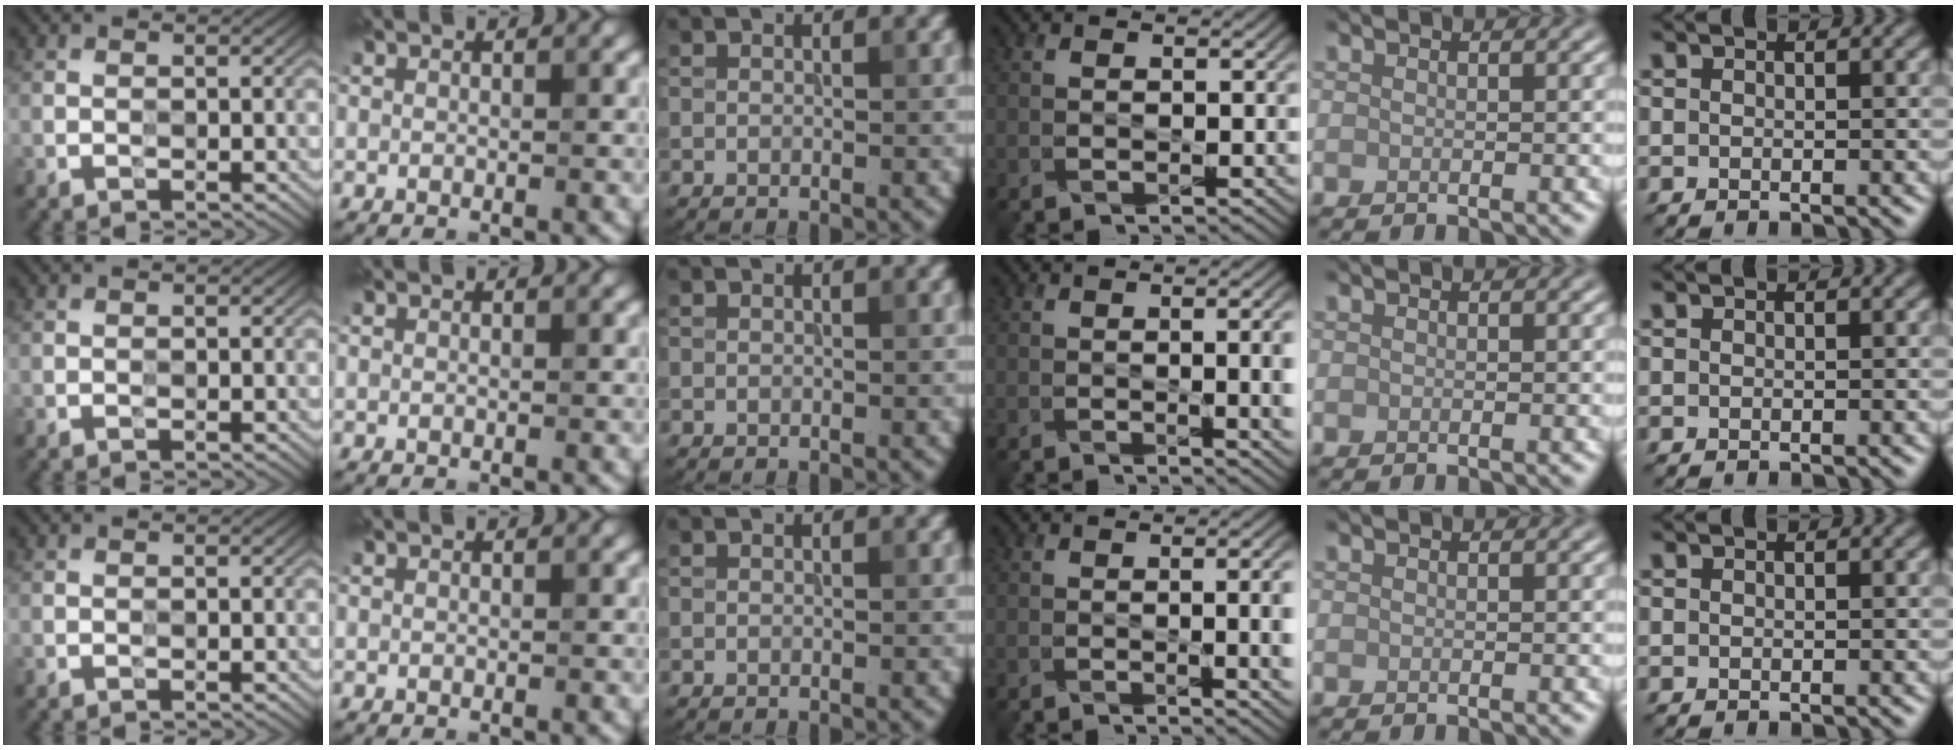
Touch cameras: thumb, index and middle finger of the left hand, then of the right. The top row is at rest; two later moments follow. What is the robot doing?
{"motion": "press", "object": "grip strengthener"}